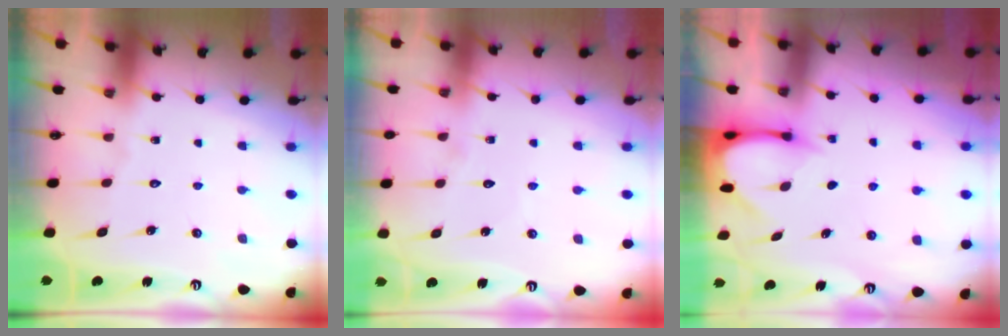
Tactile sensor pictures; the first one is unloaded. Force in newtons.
{"total": 3.1, "press": 3.0, "slide": 0.3}
{"total": 3.8, "press": 3.8, "slide": 0.3}